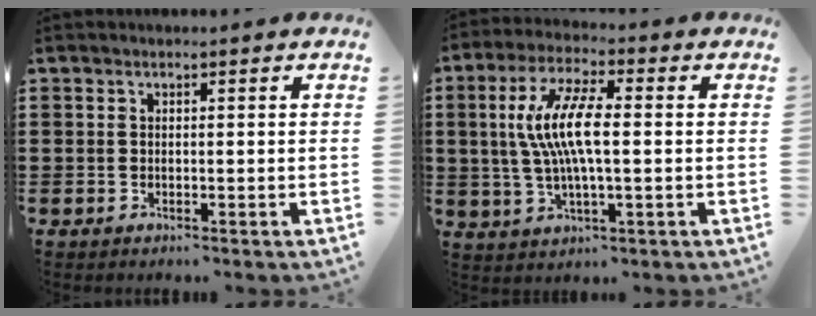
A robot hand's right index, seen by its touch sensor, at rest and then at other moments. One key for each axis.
{"total": 9.5, "fx": 0.3, "fy": 2.8, "fz": 9.0, "tx": -0.199, "ty": -0.003, "tz": -0.005}